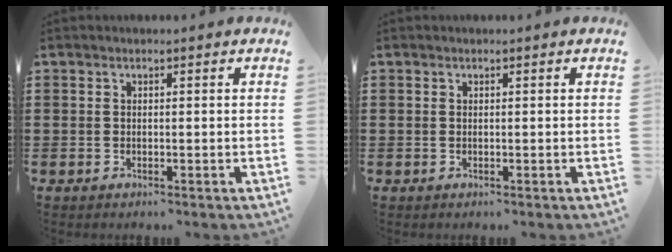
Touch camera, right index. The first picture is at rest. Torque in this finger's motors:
{"motor_torque": [-0.01, 0.01, 0.00, -0.01]}